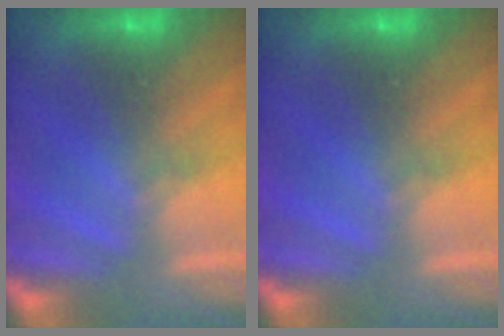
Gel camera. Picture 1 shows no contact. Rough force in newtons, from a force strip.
{"total": 0.0}